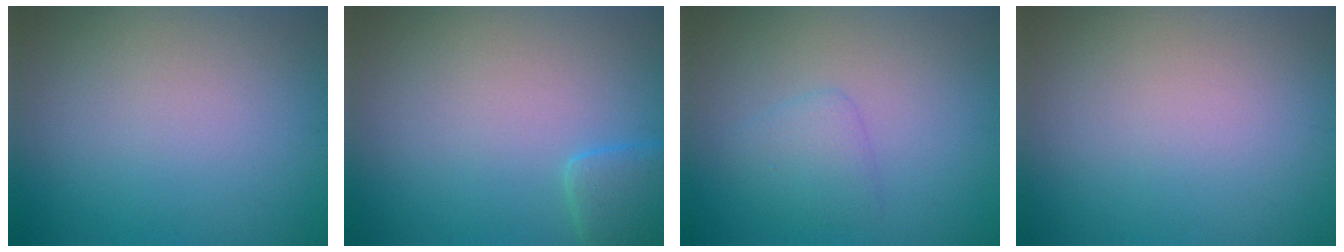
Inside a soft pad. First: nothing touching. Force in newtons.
{"total": 2.4, "press": 2.4, "slide": 0.1}
{"total": 1.9, "press": 1.9, "slide": 0.2}
{"total": 0.0}